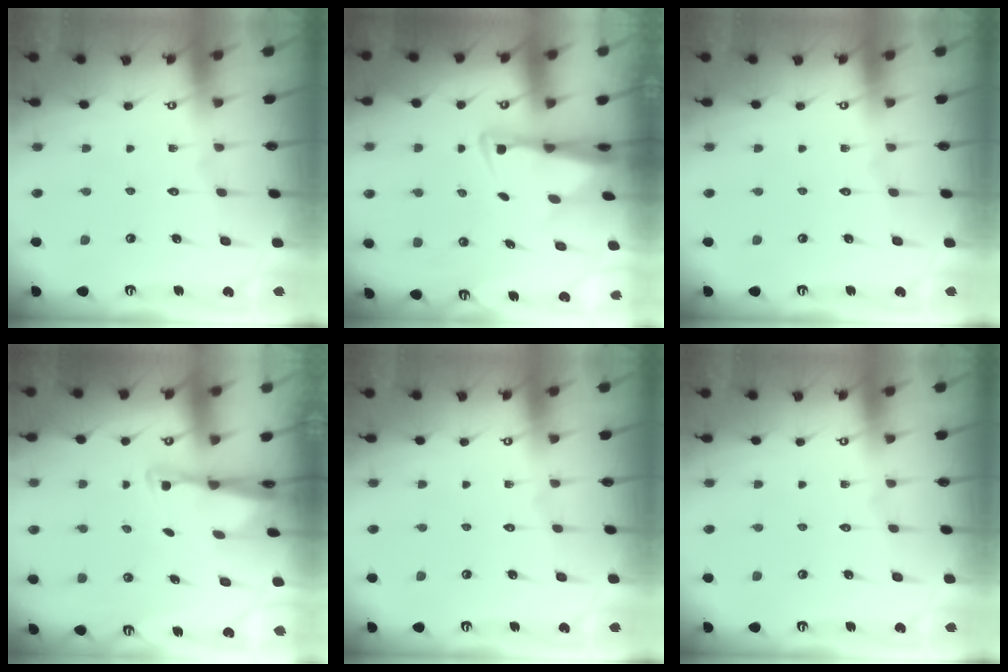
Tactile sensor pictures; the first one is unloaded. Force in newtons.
{"total": 3.3, "press": 3.2, "slide": 0.6}
{"total": 0.0}
{"total": 2.6, "press": 2.6, "slide": 0.5}
{"total": 0.0}
{"total": 0.0}